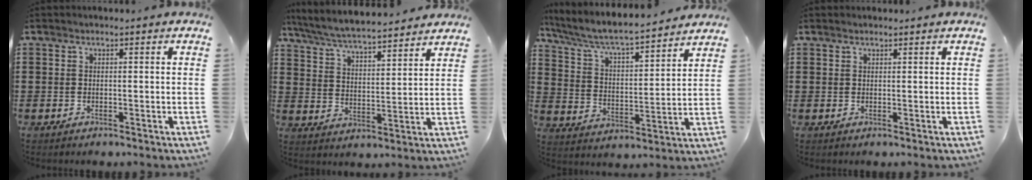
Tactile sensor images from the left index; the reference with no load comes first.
{"total": 6.0, "force": [5.7, 0.2, 1.8], "torque": [-0.061, -0.036, 0.097]}
{"total": 6.0, "force": [5.4, 0.4, 2.6], "torque": [-0.075, -0.037, 0.084]}
{"total": 0.8, "force": [0.7, 0.0, 0.2], "torque": [-0.004, -0.001, 0.015]}